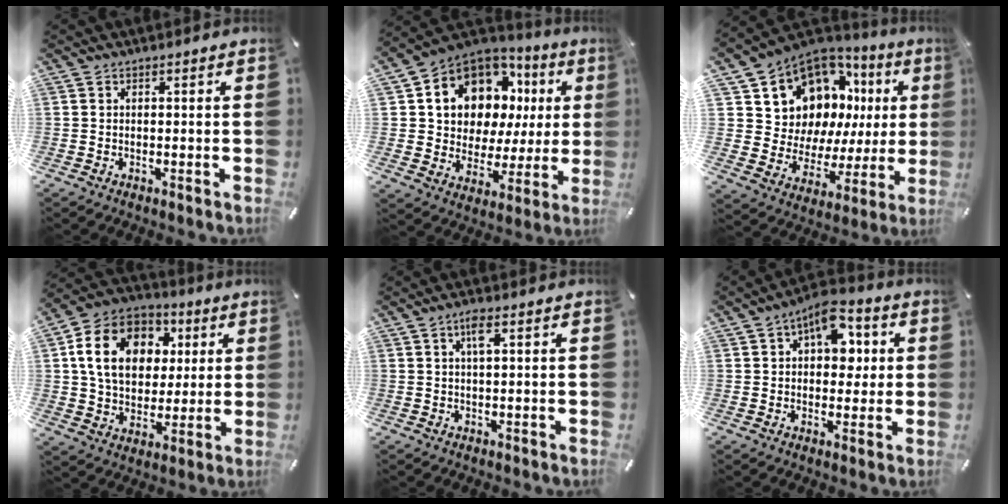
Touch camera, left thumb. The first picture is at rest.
{"total": 11.3, "force": [5.3, 9.2, 3.7], "torque": [-0.075, -0.054, 0.105]}
{"total": 11.9, "force": [7.5, 8.5, 3.6], "torque": [-0.083, -0.080, 0.149]}
{"total": 16.0, "force": [4.1, 12.8, 8.7], "torque": [-0.167, 0.007, 0.077]}
{"total": 3.2, "force": [1.1, 0.7, 2.9], "torque": [-0.062, 0.005, 0.016]}
{"total": 10.3, "force": [3.3, 6.4, 7.4], "torque": [-0.098, -0.005, 0.056]}